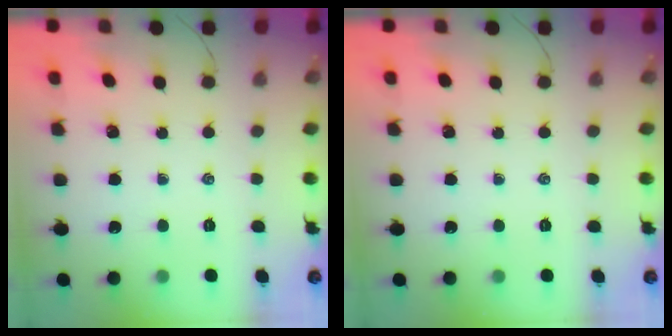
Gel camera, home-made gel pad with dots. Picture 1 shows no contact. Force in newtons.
{"total": 0.0}